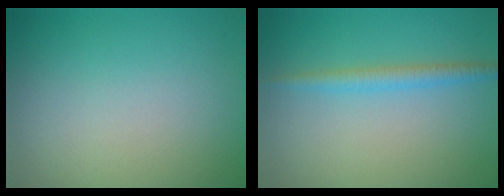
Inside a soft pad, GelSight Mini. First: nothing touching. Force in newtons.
{"total": 1.9, "press": 1.9, "slide": 0.0}